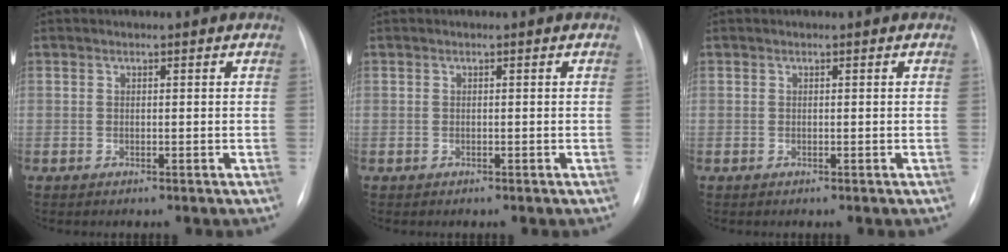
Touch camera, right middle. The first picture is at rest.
{"total": 0.0}
{"total": 0.0}